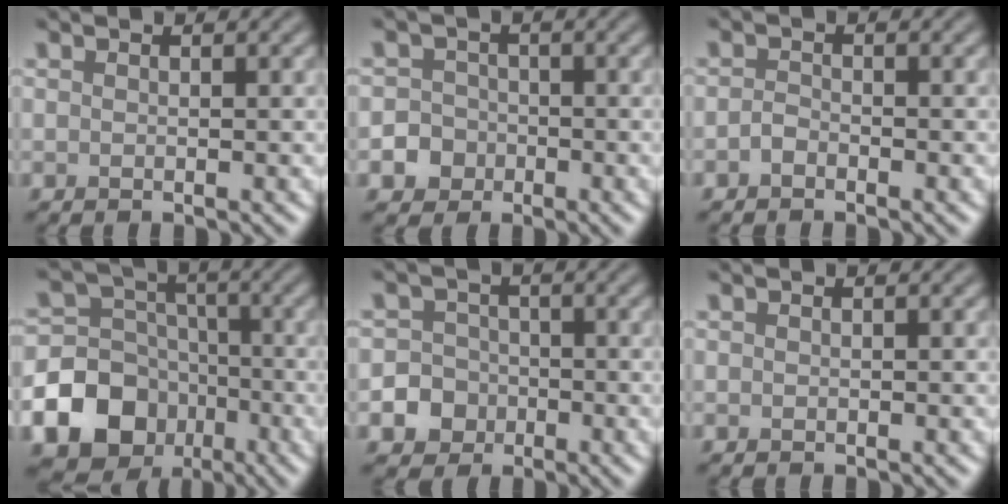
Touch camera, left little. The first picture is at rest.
{"total": 3.9, "force": [-1.8, 3.4, 0.6], "torque": [0.017, -0.005, -0.043]}
{"total": 0.9, "force": [-0.6, 0.4, 0.4], "torque": [-0.010, 0.003, -0.015]}
{"total": 16.7, "force": [-7.5, 14.1, 4.7], "torque": [-0.111, -0.051, -0.141]}
{"total": 5.3, "force": [-2.5, 4.7, 0.8], "torque": [0.005, -0.009, -0.060]}
{"total": 0.0}